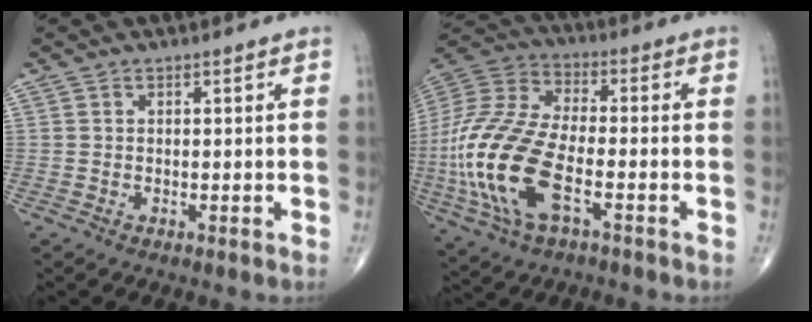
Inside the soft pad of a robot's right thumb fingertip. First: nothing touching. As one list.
[{"total": 21.9, "force": [-5.9, 10.3, 18.3], "torque": [-0.423, 0.010, -0.108]}]